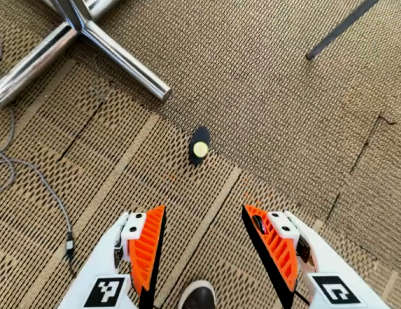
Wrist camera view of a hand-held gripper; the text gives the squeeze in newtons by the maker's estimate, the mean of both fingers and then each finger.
{"total": 0.0}